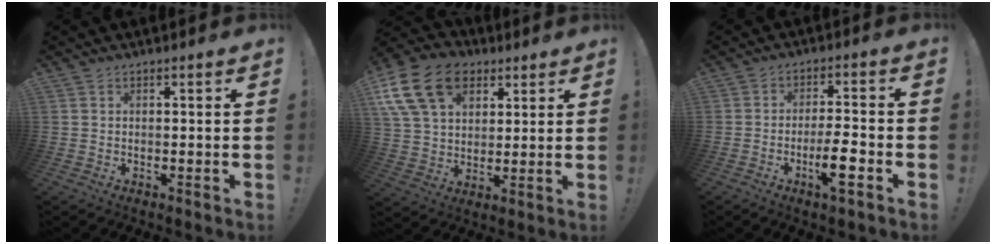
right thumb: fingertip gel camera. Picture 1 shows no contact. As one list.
[{"total": 19.1, "force": [8.1, 13.6, 10.8], "torque": [-0.187, -0.034, 0.150]}, {"total": 9.0, "force": [-3.7, 1.7, 8.1], "torque": [-0.138, 0.010, -0.065]}]